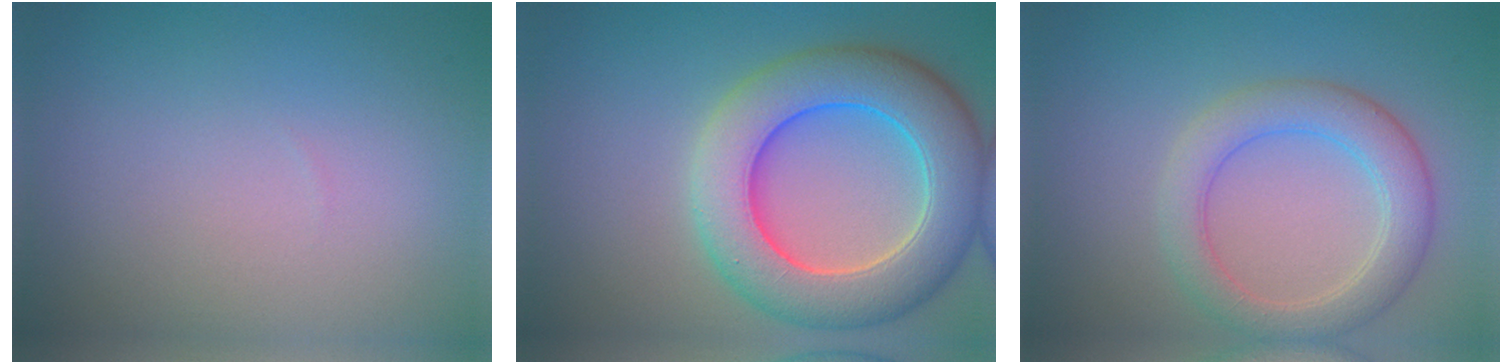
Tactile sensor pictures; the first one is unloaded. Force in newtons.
{"total": 9.4, "press": 9.4, "slide": 0.5}
{"total": 4.5, "press": 4.5, "slide": 0.3}